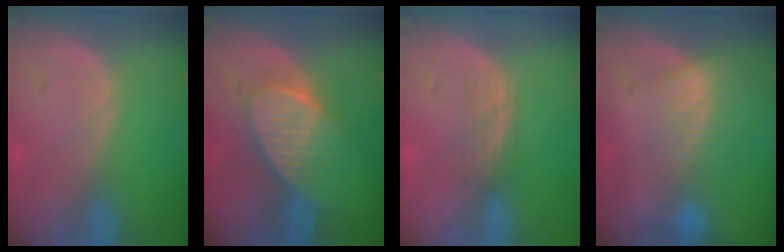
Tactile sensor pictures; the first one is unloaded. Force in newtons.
{"total": 7.0, "press": 7.0, "slide": 0.4}
{"total": 2.2, "press": 2.2, "slide": 0.4}
{"total": 7.2, "press": 6.3, "slide": 3.5}